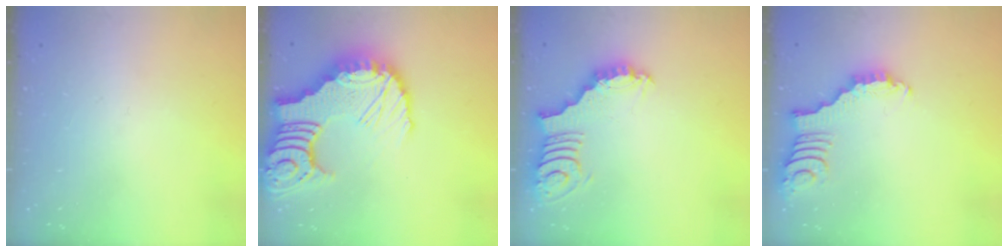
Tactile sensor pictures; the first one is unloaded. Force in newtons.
{"total": 18.4, "press": 18.3, "slide": 2.4}
{"total": 3.0, "press": 2.9, "slide": 0.5}
{"total": 2.8, "press": 2.8, "slide": 0.4}